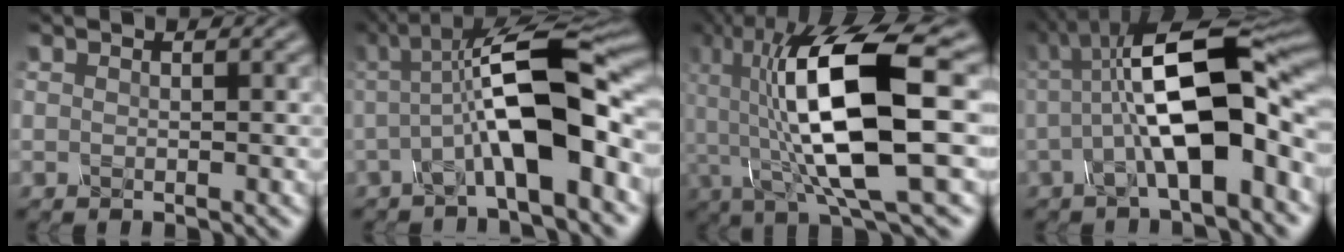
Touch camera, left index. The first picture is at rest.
{"total": 9.9, "force": [-0.9, 2.5, 9.5], "torque": [-0.148, 0.017, -0.023]}
{"total": 13.2, "force": [0.3, 4.0, 12.6], "torque": [-0.234, 0.000, 0.006]}
{"total": 11.8, "force": [-0.5, 3.9, 11.1], "torque": [-0.180, 0.017, -0.016]}